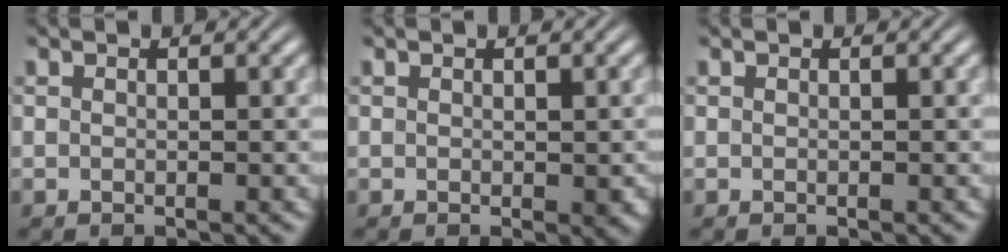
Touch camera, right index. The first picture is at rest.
{"total": 0.8, "force": [-0.1, 0.4, 0.6], "torque": [-0.004, -0.006, 0.003]}
{"total": 0.0}